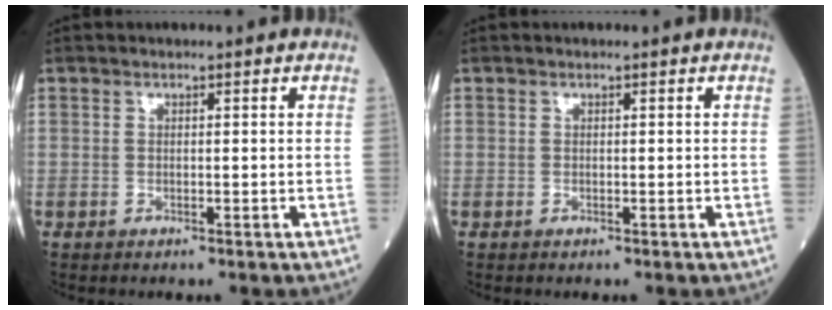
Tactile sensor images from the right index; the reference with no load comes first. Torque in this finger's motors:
{"motor_torque": [0.01, 0.00, 0.00, -0.01]}